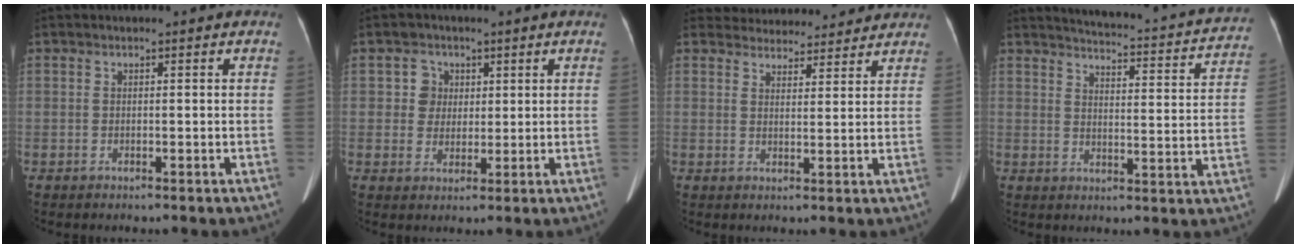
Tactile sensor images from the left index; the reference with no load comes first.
{"total": 3.8, "force": [0.8, 3.7, 0.0], "torque": [0.006, -0.001, 0.019]}
{"total": 11.7, "force": [11.2, 3.0, 1.6], "torque": [-0.003, 0.013, 0.140]}
{"total": 19.4, "force": [18.2, 2.4, 6.5], "torque": [-0.082, -0.054, 0.206]}